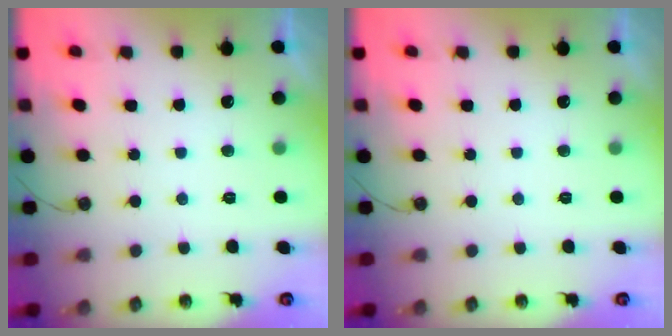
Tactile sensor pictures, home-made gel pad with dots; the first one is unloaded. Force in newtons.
{"total": 0.0}